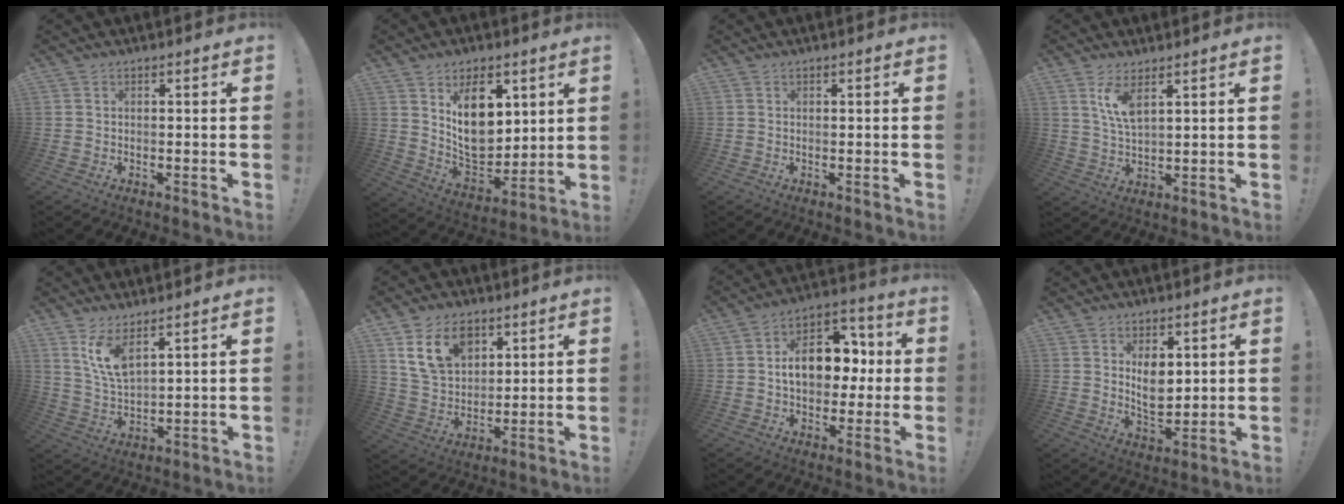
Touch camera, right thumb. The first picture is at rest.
{"total": 15.8, "force": [6.8, 10.2, 10.0], "torque": [-0.151, -0.048, 0.127]}
{"total": 0.0}
{"total": 7.9, "force": [4.8, 2.5, 5.7], "torque": [-0.107, -0.021, 0.086]}
{"total": 9.1, "force": [6.1, 2.9, 6.1], "torque": [-0.120, -0.027, 0.113]}
{"total": 13.6, "force": [7.4, 9.2, 6.8], "torque": [-0.111, -0.027, 0.143]}
{"total": 15.0, "force": [1.0, 10.7, 10.5], "torque": [-0.147, 0.008, 0.021]}
{"total": 7.9, "force": [2.9, 5.4, 5.1], "torque": [-0.069, -0.023, 0.053]}